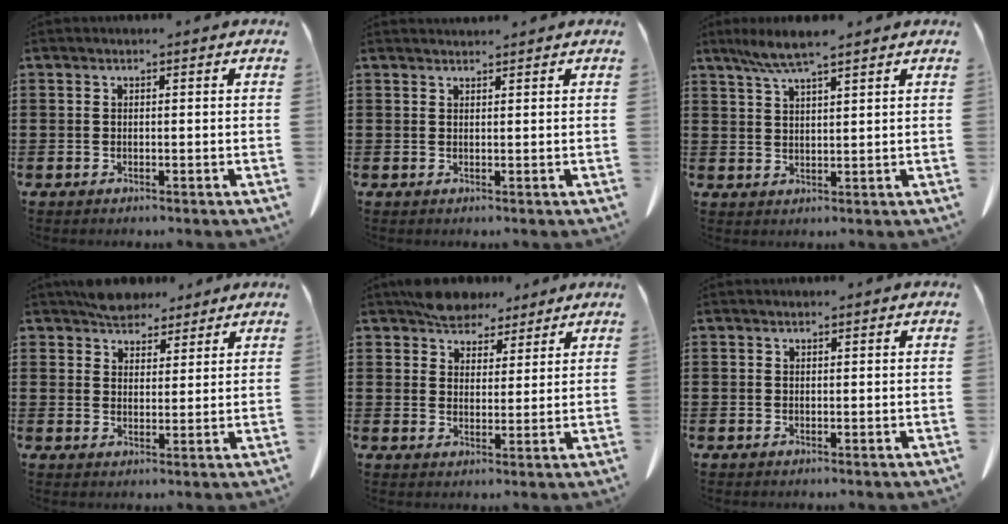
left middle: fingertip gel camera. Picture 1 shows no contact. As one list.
[{"total": 1.1, "force": [1.1, 0.0, 0.1], "torque": [-0.004, -0.001, 0.021]}, {"total": 5.3, "force": [3.9, 0.3, 3.5], "torque": [-0.077, -0.001, 0.070]}, {"total": 4.8, "force": [4.4, 2.0, 0.8], "torque": [-0.029, -0.003, 0.085]}, {"total": 5.5, "force": [5.0, 2.3, 0.6], "torque": [-0.031, -0.008, 0.097]}, {"total": 0.0}]